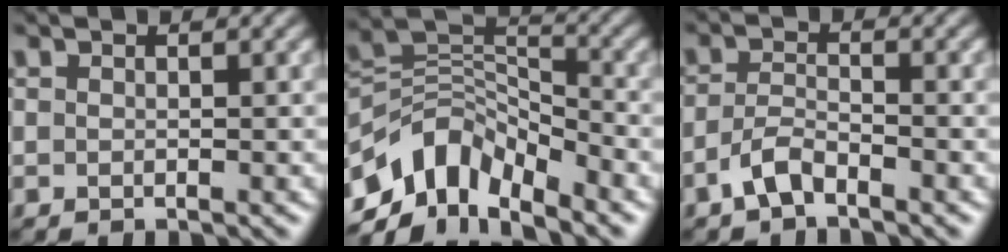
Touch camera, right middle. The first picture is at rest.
{"total": 7.8, "force": [-5.2, 4.2, 4.0], "torque": [-0.053, 0.000, -0.104]}
{"total": 2.3, "force": [-1.6, 0.8, 1.5], "torque": [-0.037, 0.008, -0.038]}